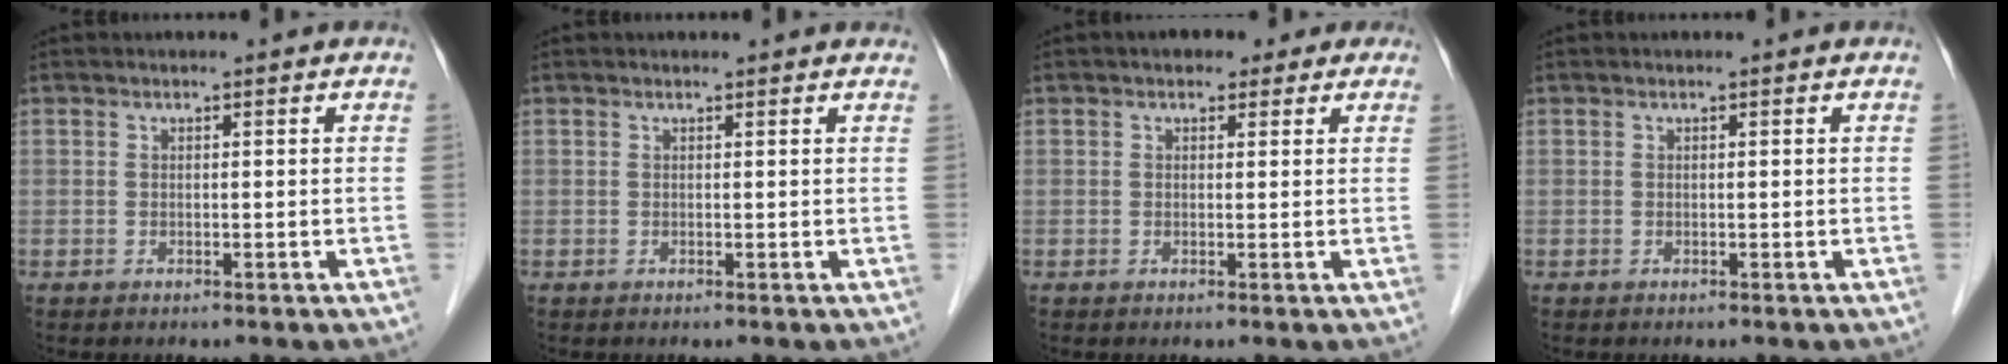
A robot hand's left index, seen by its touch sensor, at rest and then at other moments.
{"total": 1.7, "force": [1.6, 0.5, 0.3], "torque": [-0.011, 0.009, 0.012]}
{"total": 3.7, "force": [2.4, 2.5, 1.6], "torque": [-0.011, 0.021, 0.028]}
{"total": 0.0}